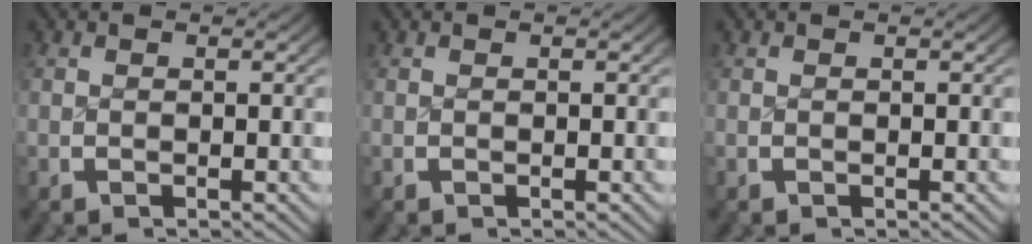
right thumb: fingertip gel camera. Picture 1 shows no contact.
{"total": 0.0}
{"total": 0.0}